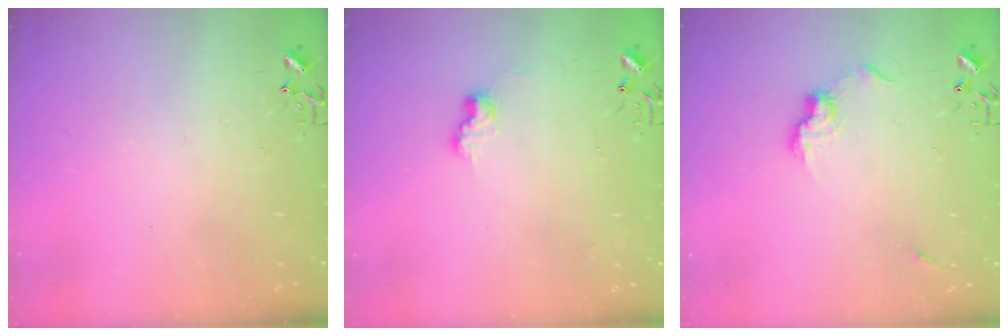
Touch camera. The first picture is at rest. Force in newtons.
{"total": 7.6, "press": 7.5, "slide": 0.4}
{"total": 8.8, "press": 8.8, "slide": 0.4}